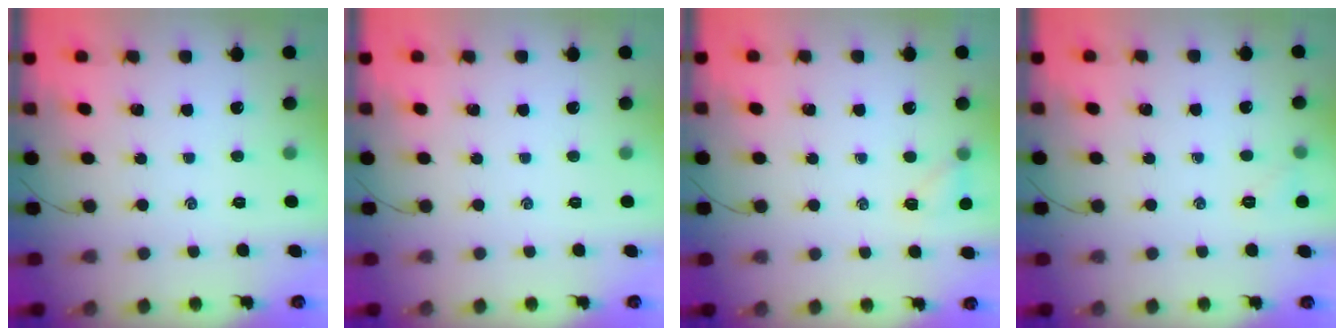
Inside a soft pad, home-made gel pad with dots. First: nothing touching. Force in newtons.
{"total": 0.0}
{"total": 5.7, "press": 5.6, "slide": 0.9}
{"total": 4.3, "press": 4.1, "slide": 1.2}